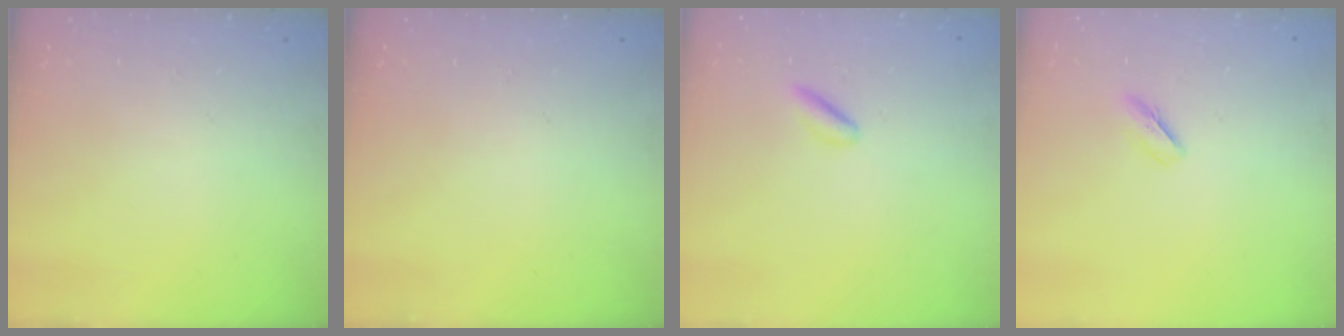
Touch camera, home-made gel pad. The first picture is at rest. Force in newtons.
{"total": 0.0}
{"total": 2.1, "press": 2.0, "slide": 0.7}
{"total": 3.8, "press": 3.6, "slide": 1.1}